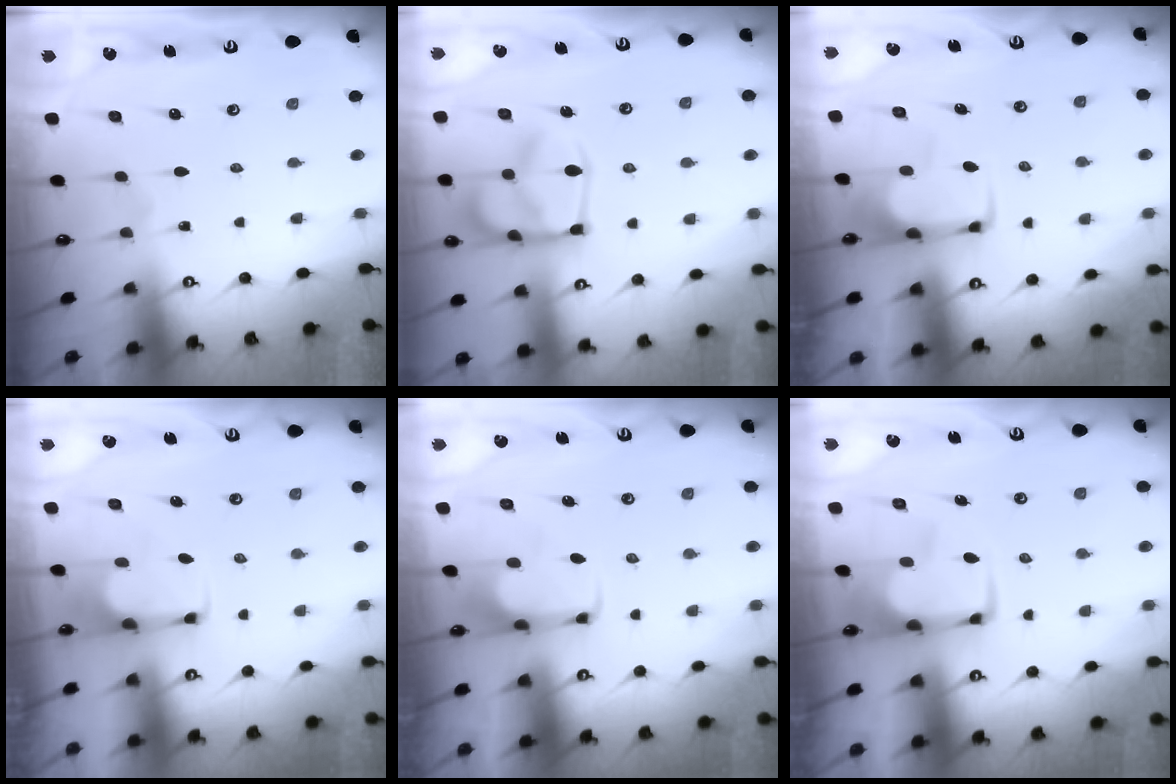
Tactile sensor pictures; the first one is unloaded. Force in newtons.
{"total": 11.6, "press": 11.5, "slide": 1.4}
{"total": 2.1, "press": 2.1, "slide": 0.4}
{"total": 2.5, "press": 2.3, "slide": 0.9}
{"total": 1.9, "press": 1.8, "slide": 0.6}
{"total": 0.8, "press": 0.5, "slide": 0.6}